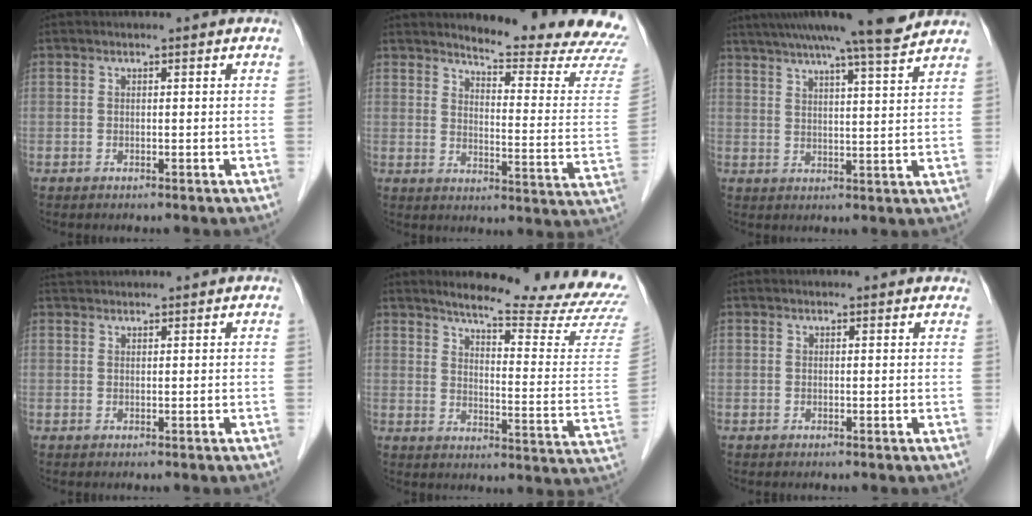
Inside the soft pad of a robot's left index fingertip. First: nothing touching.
{"total": 17.5, "force": [16.9, -0.3, 4.8], "torque": [-0.067, -0.127, 0.190]}
{"total": 14.3, "force": [12.3, -0.4, 7.3], "torque": [-0.123, 0.014, 0.168]}
{"total": 3.0, "force": [2.9, 0.3, 0.6], "torque": [-0.009, 0.033, 0.053]}
{"total": 20.5, "force": [19.2, 0.0, 7.1], "torque": [-0.102, -0.112, 0.227]}
{"total": 3.7, "force": [3.4, 1.2, 0.9], "torque": [-0.008, 0.016, 0.028]}